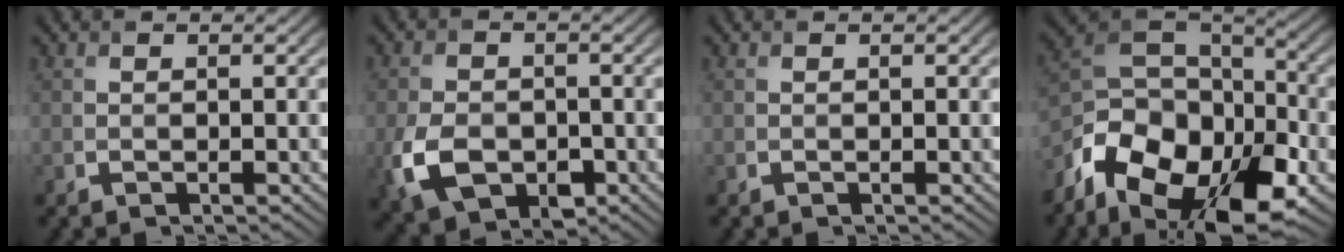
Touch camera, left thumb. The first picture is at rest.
{"total": 7.5, "force": [-2.5, 5.3, 4.7], "torque": [-0.115, -0.026, -0.042]}
{"total": 0.0}
{"total": 17.6, "force": [-8.7, 10.5, 11.1], "torque": [-0.245, -0.038, -0.155]}